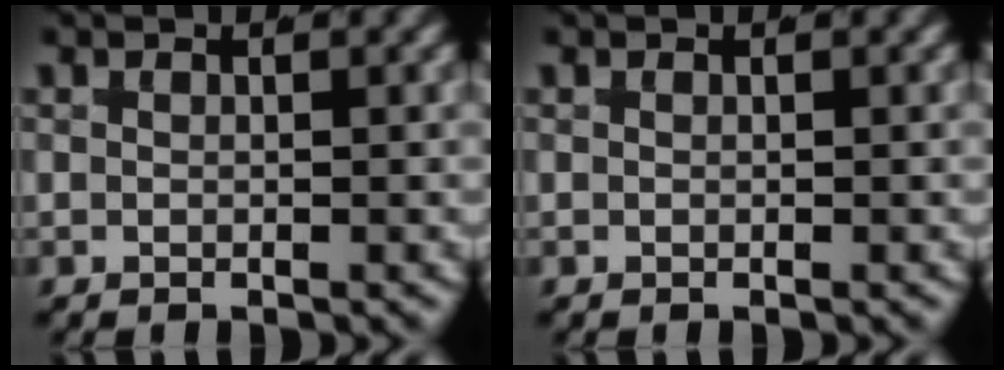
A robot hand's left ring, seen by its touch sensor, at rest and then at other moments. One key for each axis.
{"total": 0.0}